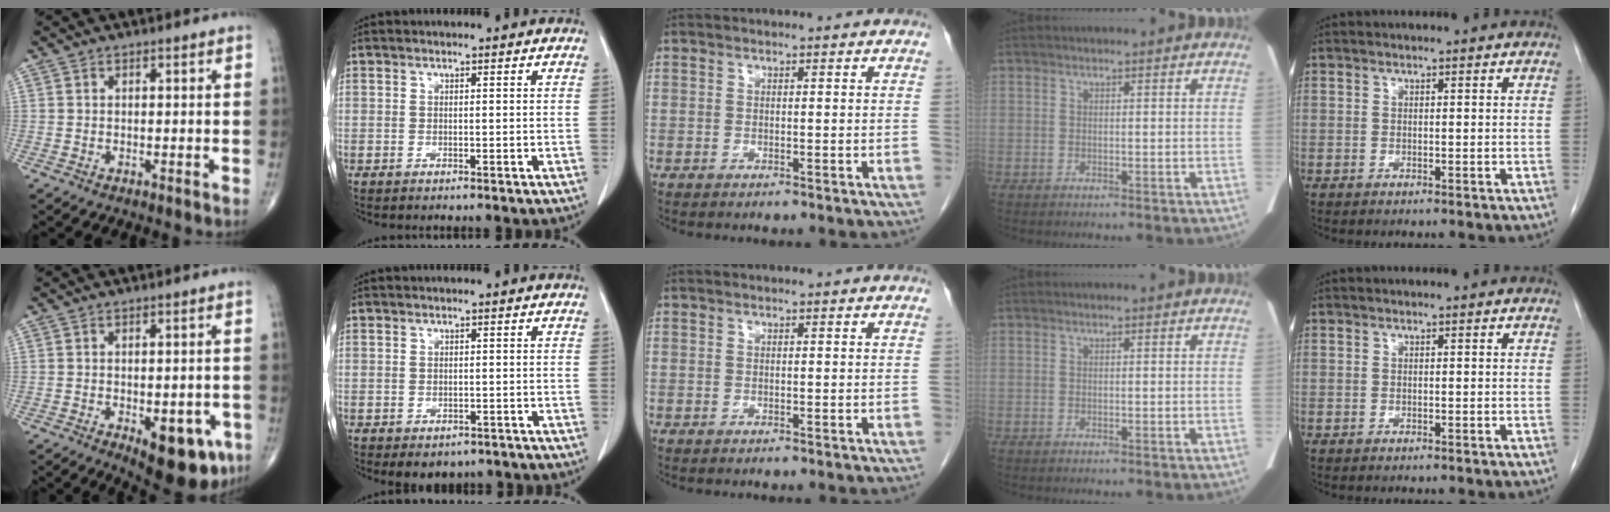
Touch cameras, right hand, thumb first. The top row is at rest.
{"thumb": {"total": 12.8, "force": [-5.2, 5.9, 10.1], "torque": [-0.107, 0.005, -0.057]}, "index": {"total": 4.5, "force": [-3.3, 2.7, 1.3], "torque": [-0.005, 0.005, -0.037]}}